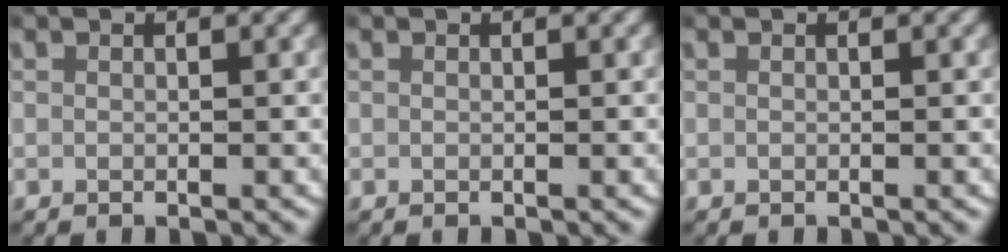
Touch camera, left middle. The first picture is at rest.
{"total": 0.0}
{"total": 0.0}